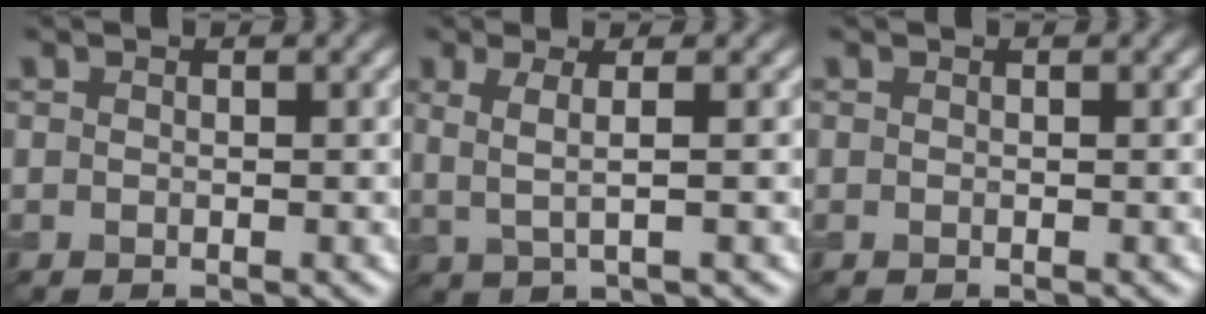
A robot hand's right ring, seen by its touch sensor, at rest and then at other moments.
{"total": 2.2, "force": [0.5, 0.5, 2.1], "torque": [-0.042, 0.003, 0.010]}
{"total": 0.0}